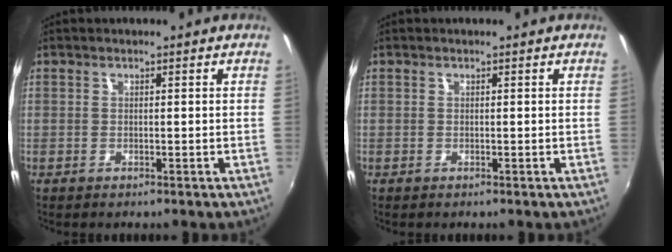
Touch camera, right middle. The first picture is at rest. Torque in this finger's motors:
{"motor_torque": [0.00, 0.00, 0.00, 0.00]}